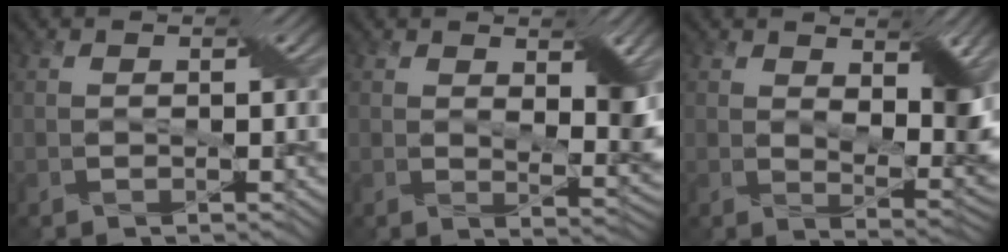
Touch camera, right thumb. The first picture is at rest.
{"total": 4.7, "force": [2.1, 1.9, 3.7], "torque": [-0.060, -0.010, 0.039]}
{"total": 6.3, "force": [2.8, 2.6, 5.1], "torque": [-0.081, -0.012, 0.050]}